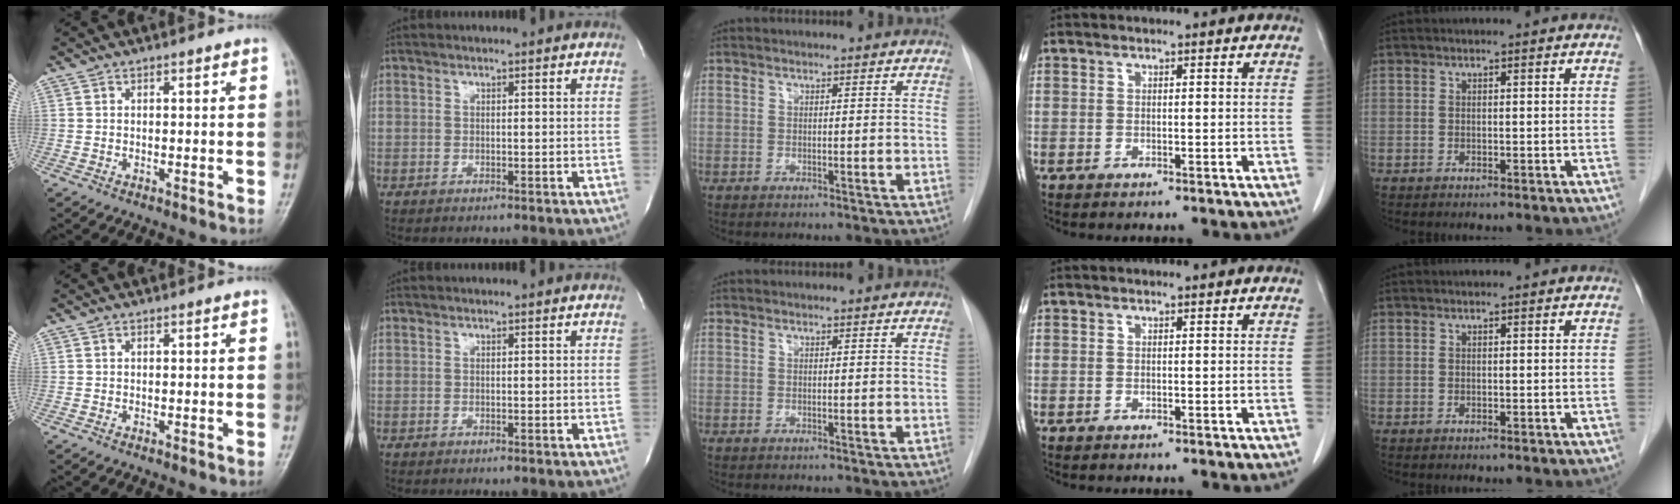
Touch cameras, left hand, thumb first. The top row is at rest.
{}